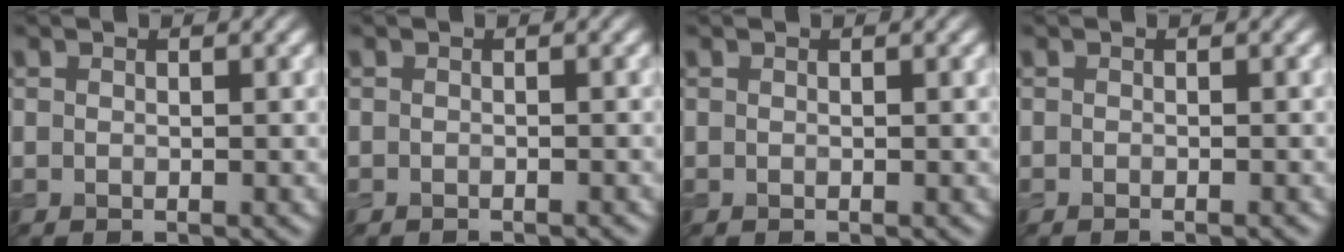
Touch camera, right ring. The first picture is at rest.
{"total": 0.6, "force": [-0.6, 0.1, 0.1], "torque": [0.002, -0.002, -0.010]}
{"total": 0.0}
{"total": 0.5, "force": [-0.4, 0.0, 0.3], "torque": [-0.004, -0.004, -0.007]}